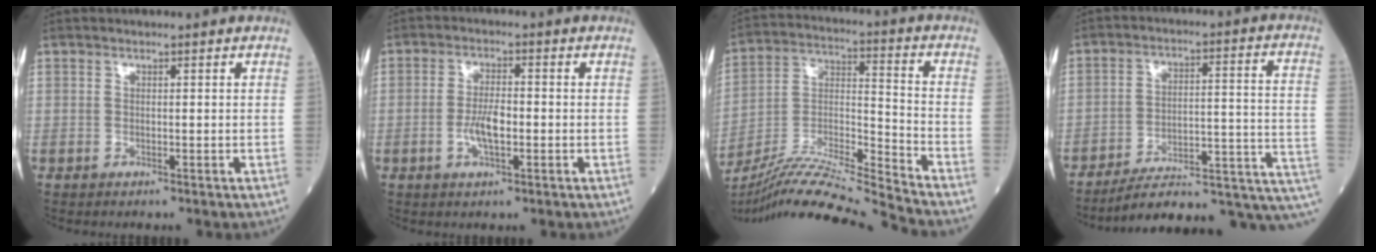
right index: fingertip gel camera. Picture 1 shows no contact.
{"total": 4.6, "force": [-1.1, 1.4, 4.3], "torque": [-0.084, 0.003, -0.019]}
{"total": 17.4, "force": [-16.2, -2.4, 5.8], "torque": [-0.103, 0.009, -0.292]}
{"total": 16.7, "force": [-10.8, 4.1, 12.0], "torque": [-0.119, 0.062, -0.144]}